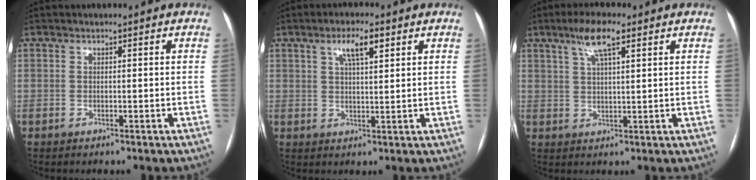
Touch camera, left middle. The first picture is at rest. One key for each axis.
{"total": 5.0, "fx": 2.6, "fy": 1.1, "fz": 4.1, "tx": -0.077, "ty": 0.008, "tz": 0.046}
{"total": 6.1, "fx": 3.6, "fy": 1.0, "fz": 4.8, "tx": -0.096, "ty": 0.013, "tz": 0.065}